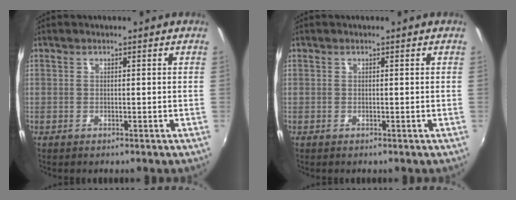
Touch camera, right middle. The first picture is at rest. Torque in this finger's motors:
{"motor_torque": [0.00, 0.00, 0.00, 0.00]}